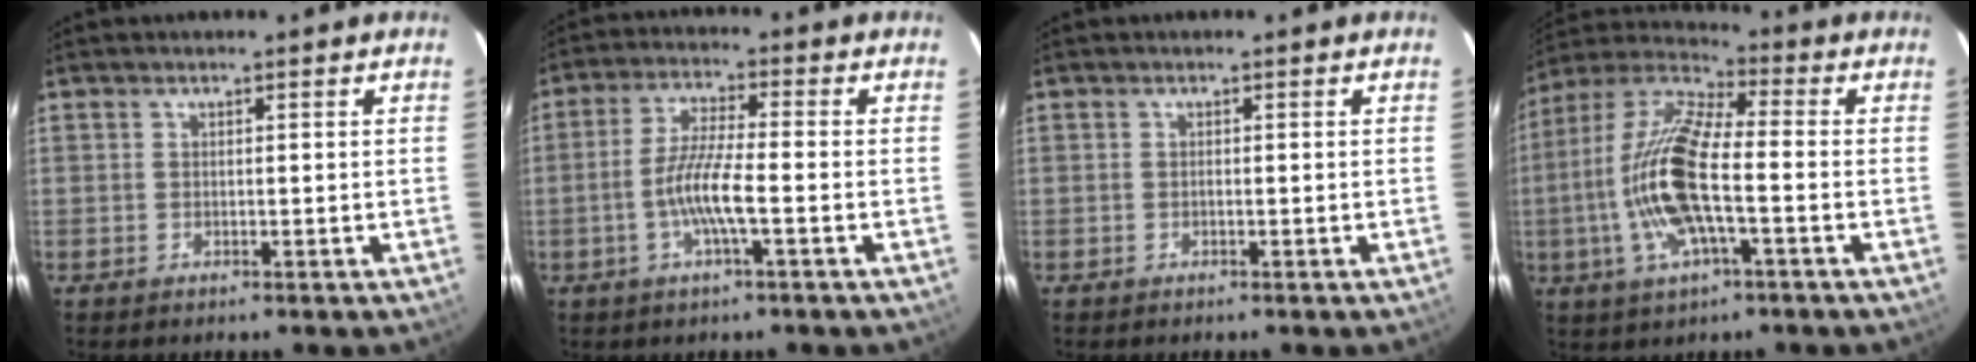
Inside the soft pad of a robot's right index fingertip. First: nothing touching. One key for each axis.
{"total": 7.4, "fx": -2.4, "fy": 0.4, "fz": 7.0, "tx": -0.143, "ty": 0.001, "tz": -0.048}
{"total": 0.0}
{"total": 16.6, "fx": -3.2, "fy": 4.9, "fz": 15.6, "tx": -0.318, "ty": 0.000, "tz": -0.070}